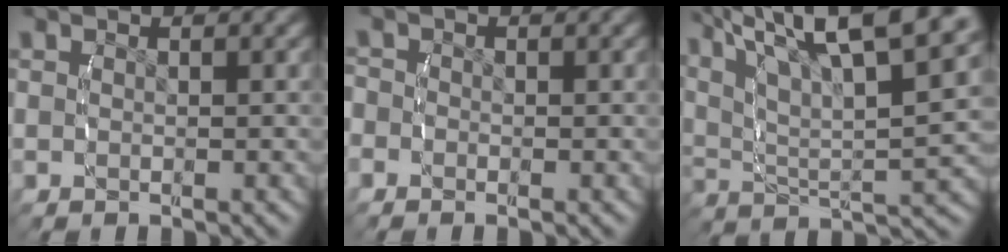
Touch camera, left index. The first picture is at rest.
{"total": 2.9, "force": [-0.6, 2.7, 0.9], "torque": [-0.028, 0.002, -0.024]}
{"total": 10.8, "force": [5.3, 4.9, 8.0], "torque": [-0.139, 0.000, 0.079]}